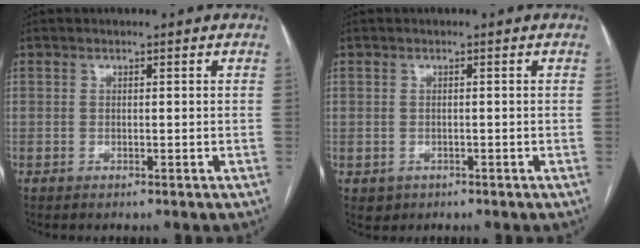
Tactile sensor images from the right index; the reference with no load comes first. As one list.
[{"total": 1.7, "force": [-0.5, 1.6, 0.1], "torque": [-0.001, 0.005, -0.001]}]